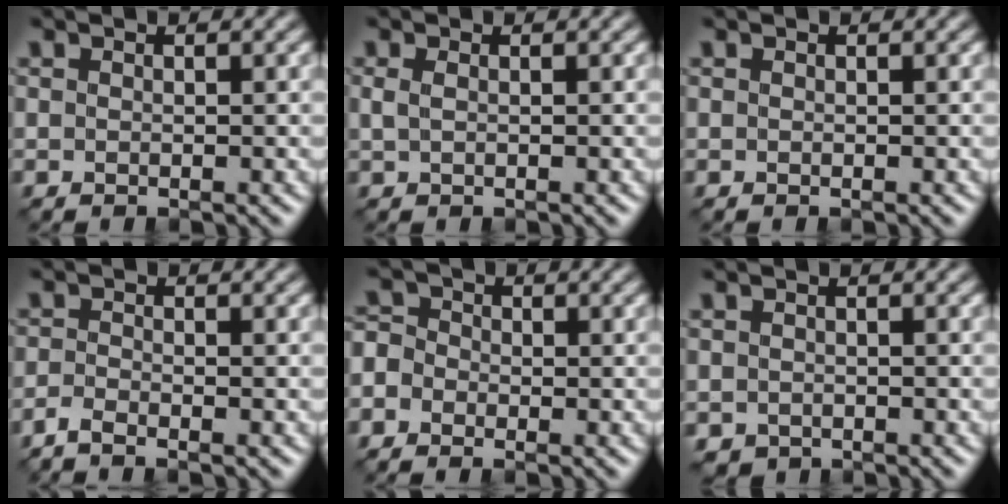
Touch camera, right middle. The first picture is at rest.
{"total": 0.9, "force": [0.2, 0.4, 0.7], "torque": [-0.023, 0.001, 0.006]}
{"total": 0.0}
{"total": 1.4, "force": [-1.2, 0.0, 0.7], "torque": [-0.021, -0.002, -0.031]}
{"total": 2.6, "force": [-1.1, 2.2, 0.8], "torque": [-0.005, 0.012, -0.036]}
{"total": 0.9, "force": [-0.6, 0.7, 0.2], "torque": [-0.004, -0.006, -0.011]}